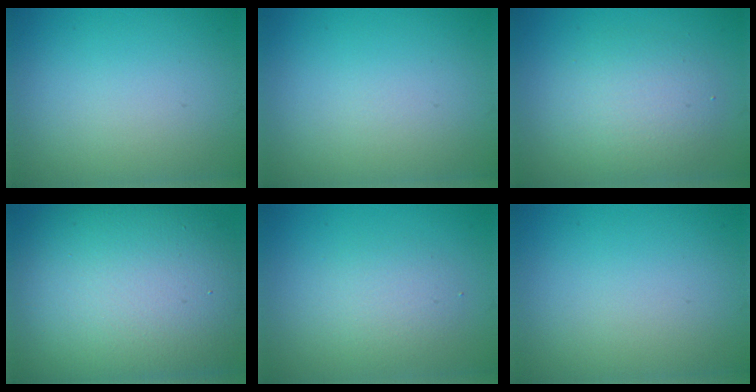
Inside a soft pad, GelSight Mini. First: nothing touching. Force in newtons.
{"total": 0.0}
{"total": 3.7, "press": 3.6, "slide": 0.3}
{"total": 16.6, "press": 16.5, "slide": 1.5}
{"total": 2.2, "press": 2.2, "slide": 0.1}
{"total": 0.0}